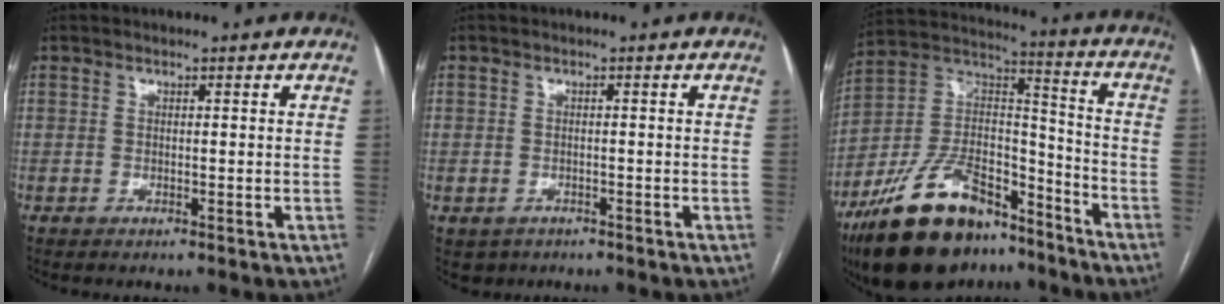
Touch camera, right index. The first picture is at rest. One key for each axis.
{"total": 3.1, "fx": -1.6, "fy": 2.6, "fz": 0.3, "tx": -0.002, "ty": 0.005, "tz": -0.021}
{"total": 22.9, "fx": -16.2, "fy": 9.6, "fz": 13.0, "tx": -0.263, "ty": 0.024, "tz": -0.283}